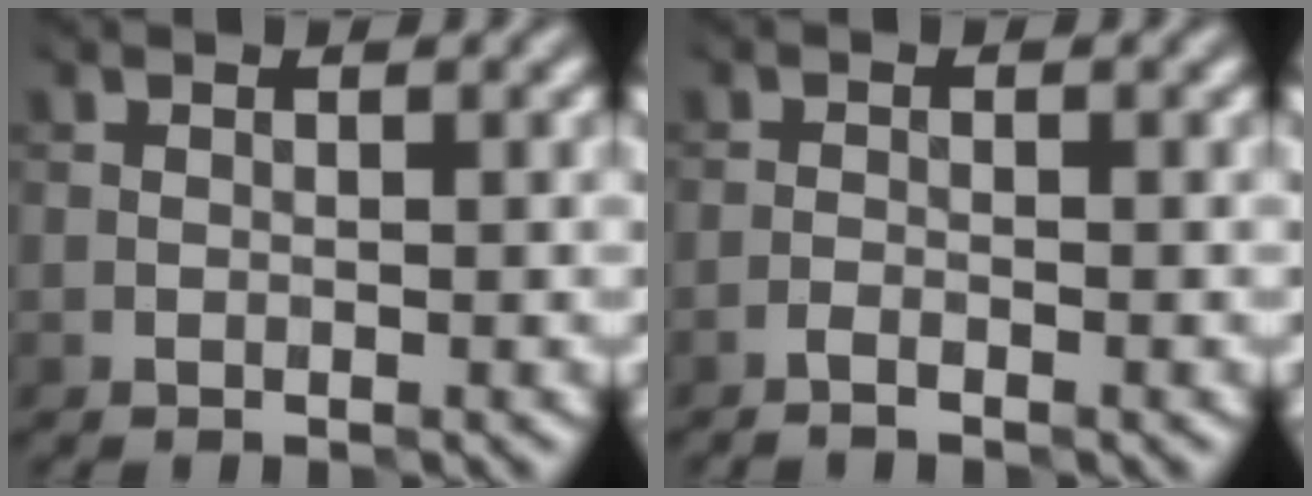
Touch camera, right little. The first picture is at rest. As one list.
[{"total": 0.7, "force": [-0.6, -0.3, 0.2], "torque": [-0.004, 0.002, -0.015]}]